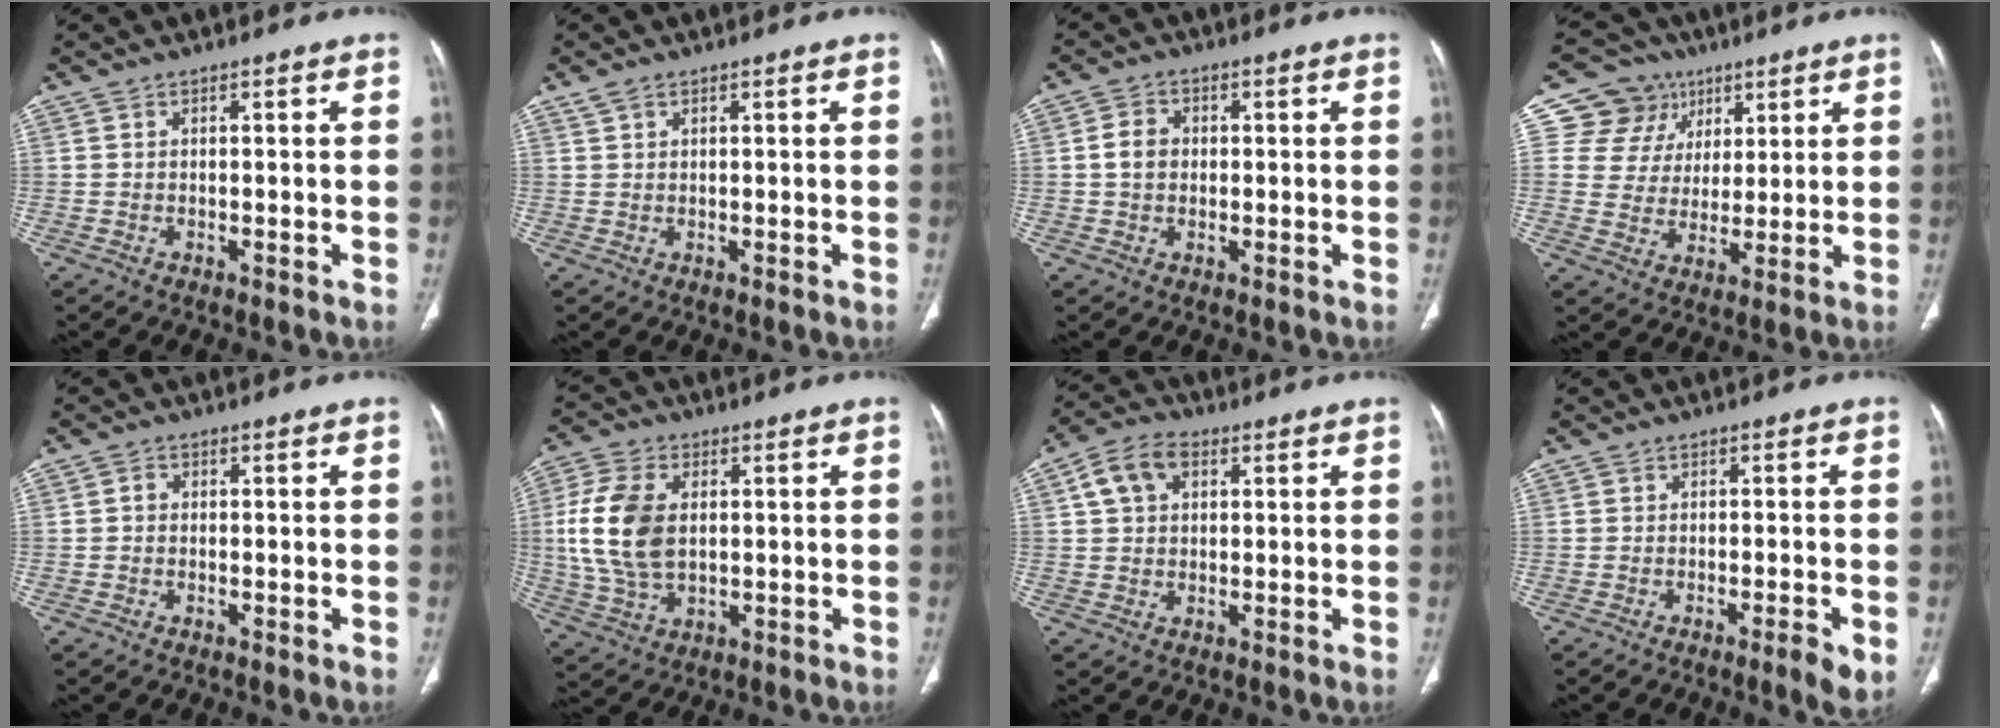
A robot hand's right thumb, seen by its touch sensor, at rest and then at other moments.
{"total": 1.5, "force": [1.0, 0.7, 0.8], "torque": [-0.020, 0.008, 0.023]}
{"total": 3.9, "force": [0.1, 3.1, 2.2], "torque": [-0.036, 0.009, -0.003]}
{"total": 11.1, "force": [5.0, 9.7, 1.8], "torque": [0.010, -0.014, 0.089]}
{"total": 1.2, "force": [-0.1, 1.1, 0.6], "torque": [-0.004, 0.004, -0.005]}
{"total": 13.6, "force": [1.4, 8.6, 10.4], "torque": [-0.214, 0.002, 0.030]}
{"total": 7.3, "force": [2.4, 5.1, 4.6], "torque": [-0.077, 0.012, 0.038]}
{"total": 4.1, "force": [-1.7, 0.5, 3.7], "torque": [-0.056, -0.001, -0.027]}